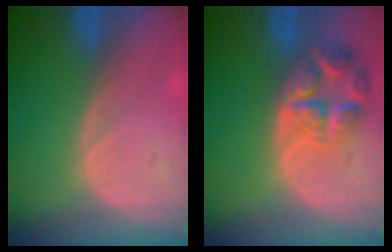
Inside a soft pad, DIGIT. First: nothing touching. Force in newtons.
{"total": 7.8, "press": 7.0, "slide": 3.5}